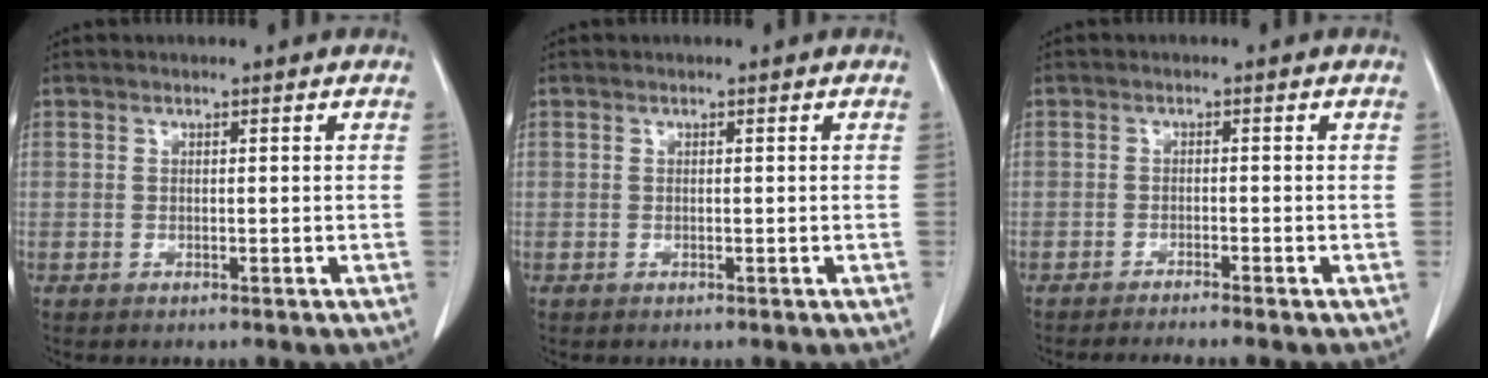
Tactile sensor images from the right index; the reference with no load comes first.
{"total": 0.0}
{"total": 4.2, "force": [-3.8, -0.9, 1.7], "torque": [-0.018, -0.006, -0.057]}